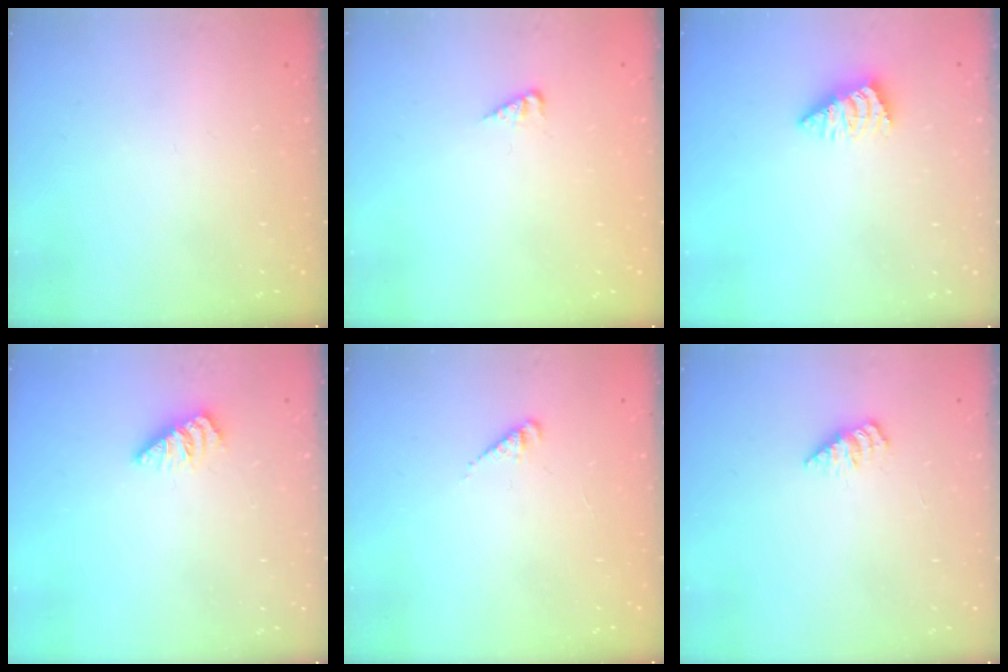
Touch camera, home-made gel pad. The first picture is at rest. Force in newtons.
{"total": 2.9, "press": 2.9, "slide": 0.4}
{"total": 2.3, "press": 2.2, "slide": 0.4}
{"total": 0.0}
{"total": 2.0, "press": 1.9, "slide": 0.3}
{"total": 1.6, "press": 1.6, "slide": 0.3}